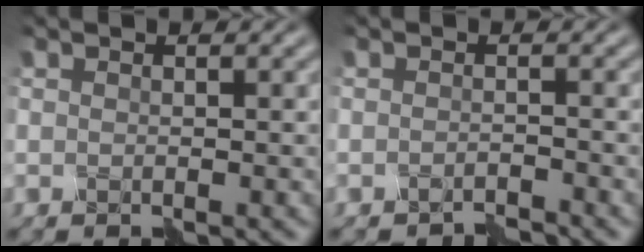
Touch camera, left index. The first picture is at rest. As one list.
[{"total": 1.7, "force": [-1.7, -0.2, -0.1], "torque": [0.002, -0.008, -0.033]}]